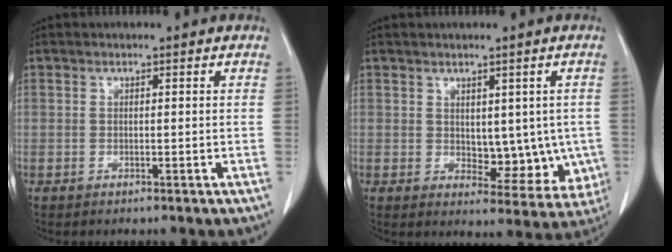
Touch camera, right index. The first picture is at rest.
{"total": 5.0, "force": [-0.3, 3.1, 3.9], "torque": [-0.027, -0.001, 0.005]}